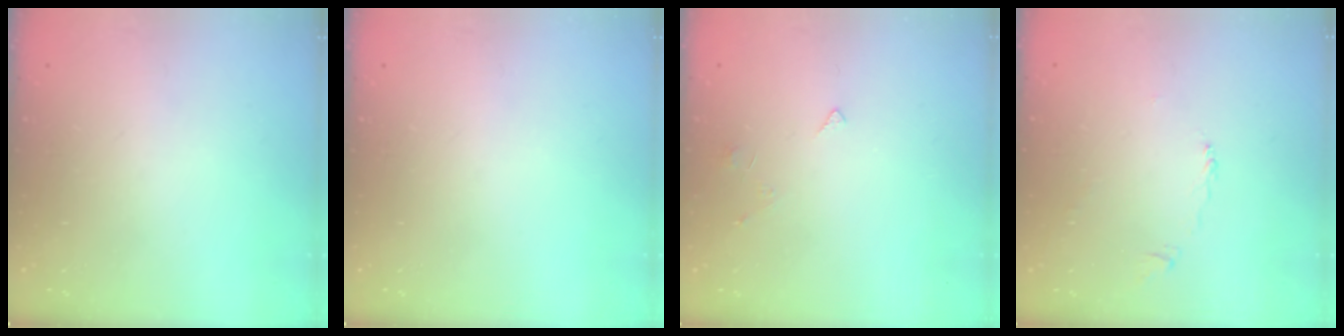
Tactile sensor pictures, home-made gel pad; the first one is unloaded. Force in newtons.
{"total": 0.0}
{"total": 2.2, "press": 2.1, "slide": 0.4}
{"total": 2.3, "press": 2.3, "slide": 0.3}